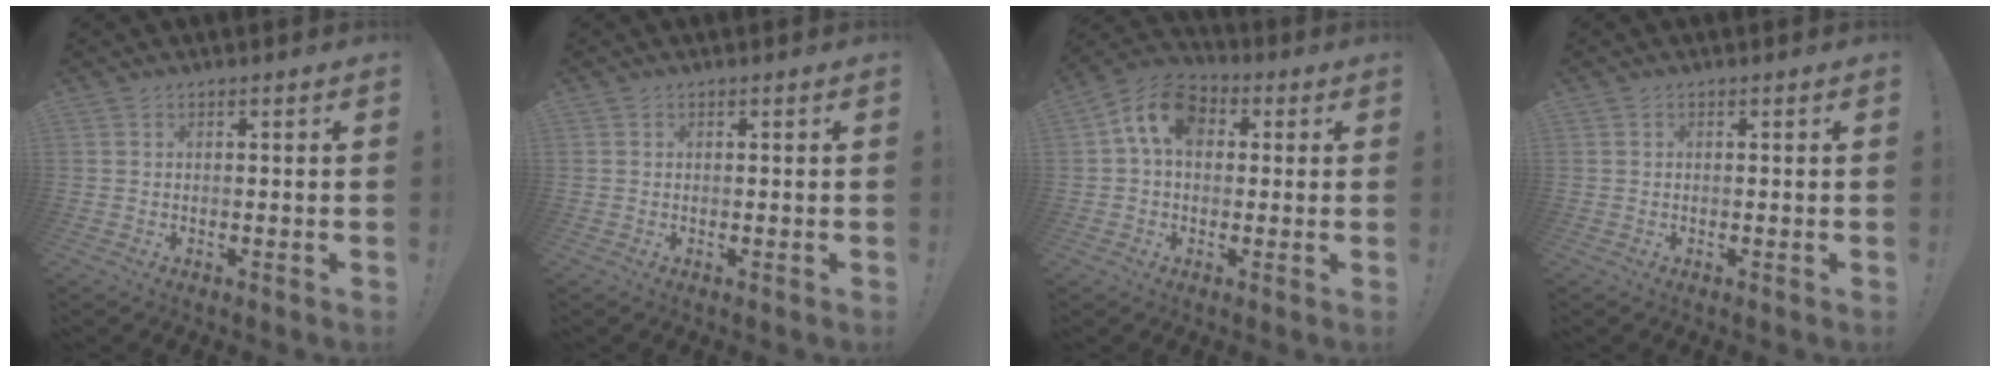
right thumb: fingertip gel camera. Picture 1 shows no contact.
{"total": 0.0}
{"total": 11.3, "force": [3.2, 7.8, 7.4], "torque": [-0.122, 0.009, 0.062]}
{"total": 0.0}